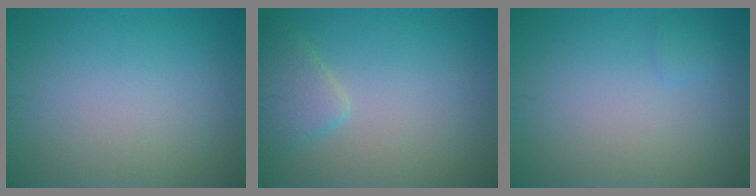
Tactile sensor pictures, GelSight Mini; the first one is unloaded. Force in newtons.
{"total": 2.8, "press": 2.8, "slide": 0.2}
{"total": 0.7, "press": 0.7, "slide": 0.1}